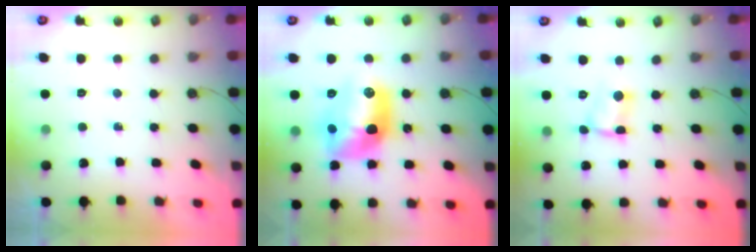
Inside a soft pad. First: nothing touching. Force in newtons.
{"total": 14.8, "press": 14.8, "slide": 1.1}
{"total": 2.3, "press": 2.3, "slide": 0.1}